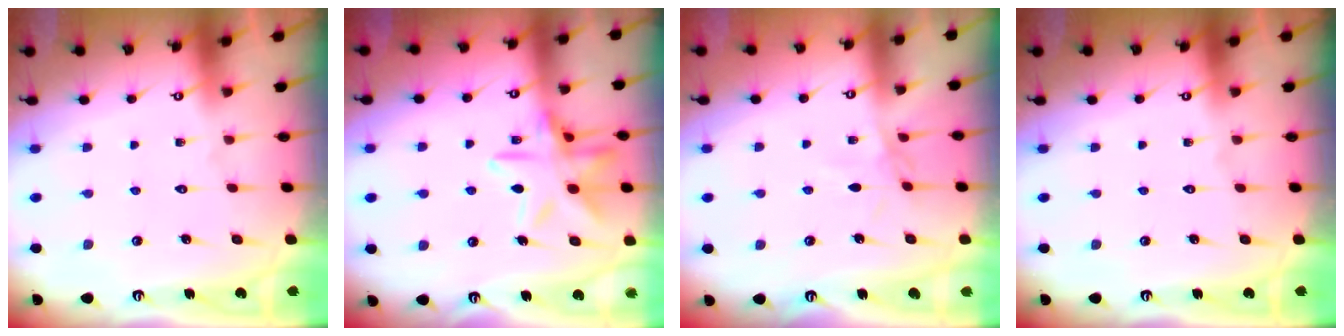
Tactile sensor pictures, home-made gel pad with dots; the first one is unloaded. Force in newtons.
{"total": 14.8, "press": 14.7, "slide": 1.0}
{"total": 2.4, "press": 2.3, "slide": 0.4}
{"total": 0.0}